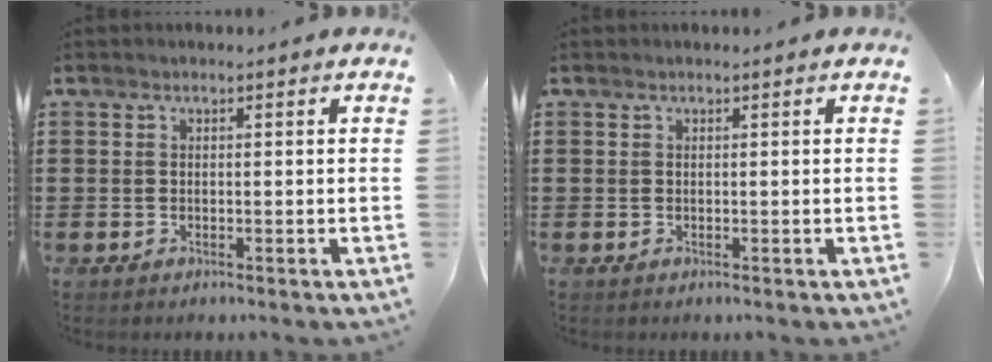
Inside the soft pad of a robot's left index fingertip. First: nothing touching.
{"total": 0.0}